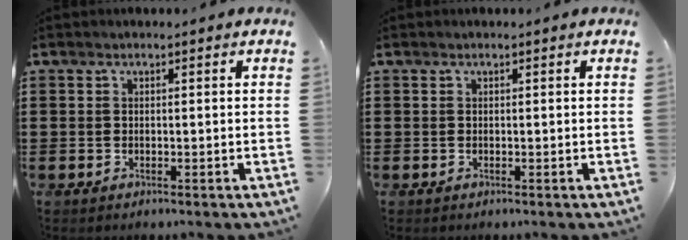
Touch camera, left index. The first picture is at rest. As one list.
[{"total": 0.0}]